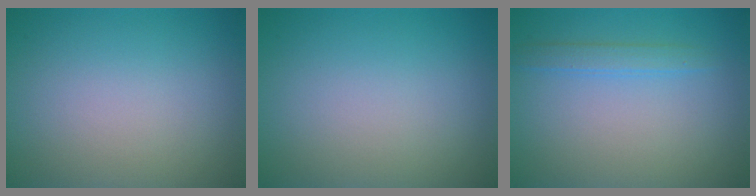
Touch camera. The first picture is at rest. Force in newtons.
{"total": 0.0}
{"total": 1.6, "press": 1.6, "slide": 0.0}